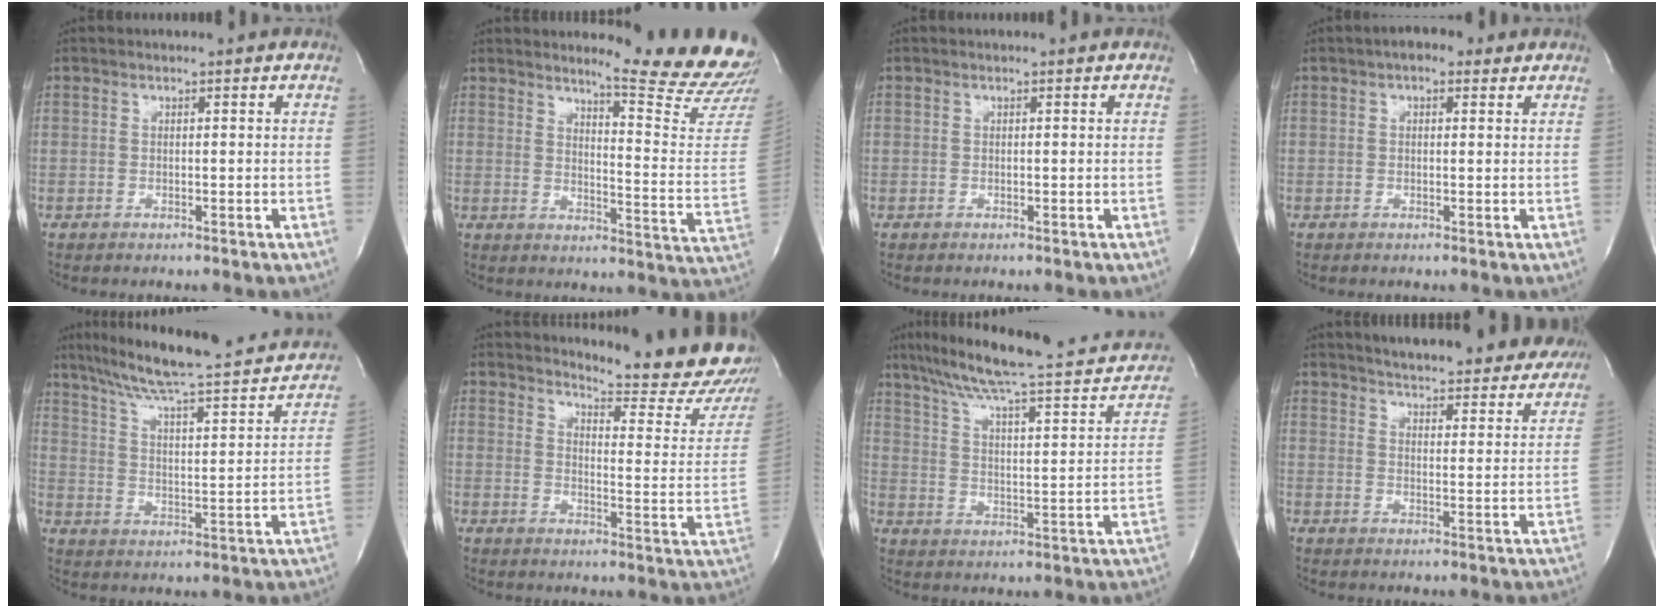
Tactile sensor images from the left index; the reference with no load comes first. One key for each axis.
{"total": 16.4, "fx": 15.5, "fy": -0.7, "fz": 5.2, "tx": -0.072, "ty": -0.138, "tz": 0.175}
{"total": 0.0}
{"total": 3.5, "fx": 2.2, "fy": 1.8, "fz": 2.1, "tx": -0.031, "ty": 0.018, "tz": 0.025}
{"total": 26.0, "fx": 22.5, "fy": 3.1, "fz": 12.6, "tx": -0.199, "ty": -0.008, "tz": 0.302}
{"total": 18.3, "fx": 17.1, "fy": 1.8, "fz": 6.3, "tx": -0.079, "ty": -0.110, "tz": 0.188}
{"total": 26.9, "fx": 22.2, "fy": 4.1, "fz": 14.5, "tx": -0.223, "ty": 0.007, "tz": 0.297}
{"total": 25.2, "fx": 23.0, "fy": 5.0, "fz": 8.9, "tx": -0.135, "ty": -0.039, "tz": 0.279}